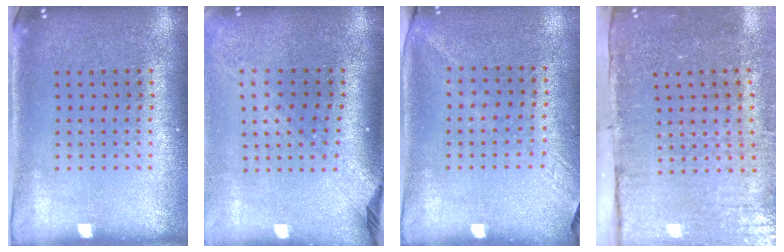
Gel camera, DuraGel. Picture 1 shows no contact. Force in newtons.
{"total": 2.3, "press": 1.7, "slide": 1.6}
{"total": 1.2, "press": 0.9, "slide": 0.9}
{"total": 4.5, "press": 3.8, "slide": 2.5}